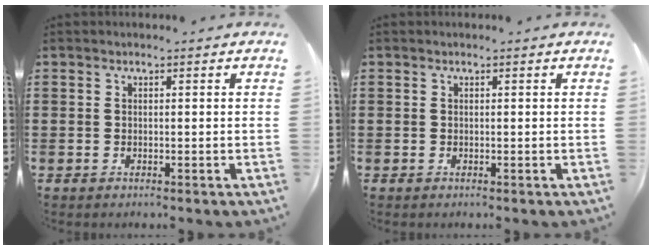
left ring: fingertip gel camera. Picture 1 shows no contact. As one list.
[{"total": 0.0}]